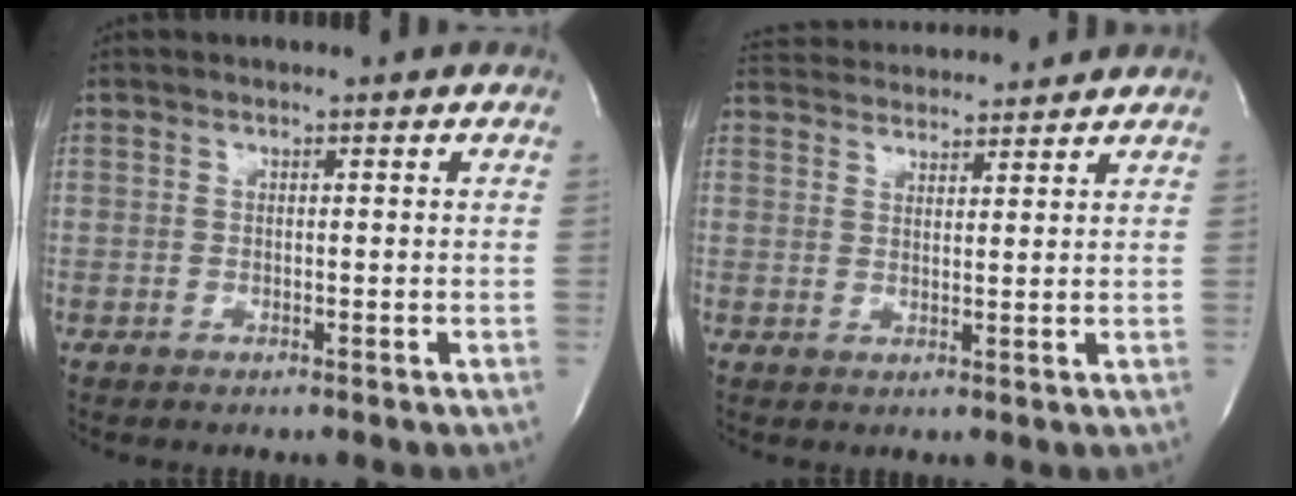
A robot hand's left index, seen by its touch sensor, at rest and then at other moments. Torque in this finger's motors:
{"motor_torque": [1.03, -1.10, 0.65, 0.09]}